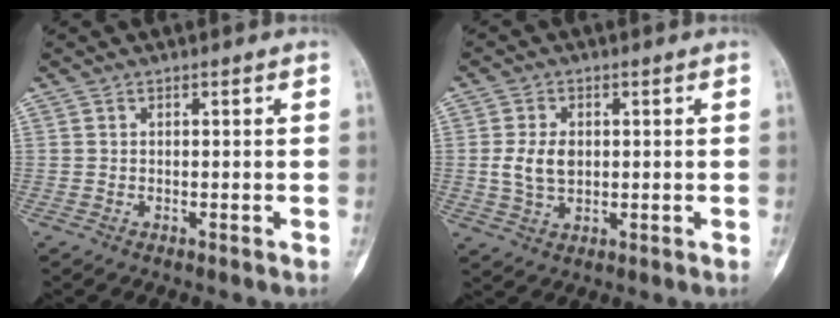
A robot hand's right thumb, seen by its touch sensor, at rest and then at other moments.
{"total": 6.1, "force": [0.4, 4.2, 4.4], "torque": [-0.078, -0.001, 0.012]}